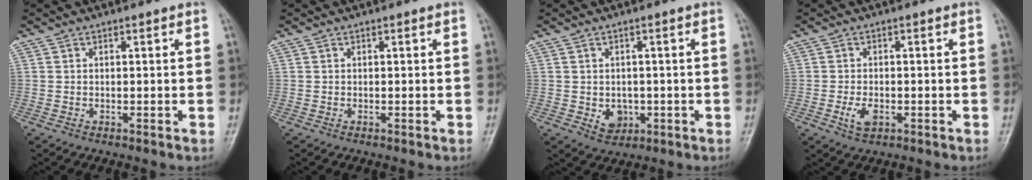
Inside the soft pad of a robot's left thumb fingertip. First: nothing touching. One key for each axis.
{"total": 0.0}
{"total": 3.9, "fx": -0.7, "fy": 3.2, "fz": 2.1, "tx": -0.015, "ty": 0.001, "tz": 0.000}
{"total": 3.3, "fx": -1.1, "fy": 2.0, "fz": 2.5, "tx": -0.049, "ty": 0.000, "tz": -0.018}